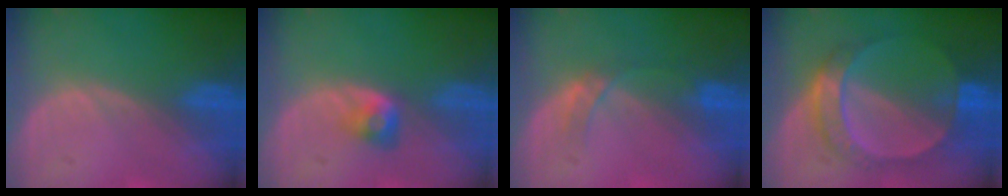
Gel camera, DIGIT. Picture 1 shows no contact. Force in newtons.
{"total": 2.9, "press": 2.5, "slide": 1.4}
{"total": 3.0, "press": 2.7, "slide": 1.3}
{"total": 6.8, "press": 6.8, "slide": 0.3}